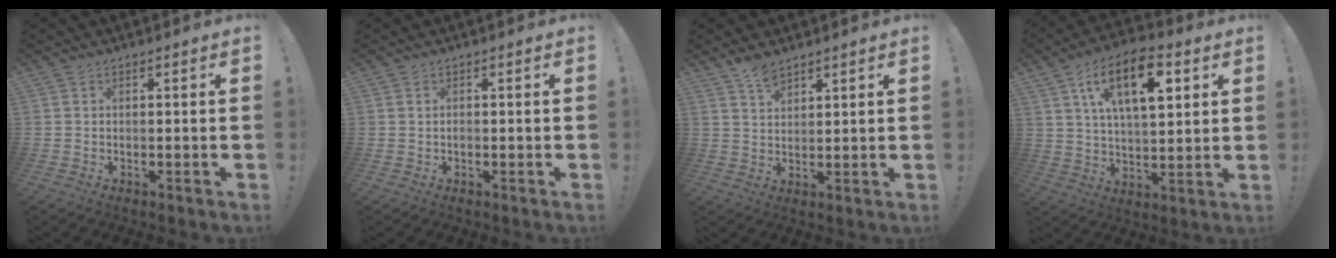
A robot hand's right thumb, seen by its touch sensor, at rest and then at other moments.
{"total": 0.7, "force": [-0.3, 0.5, 0.4], "torque": [-0.010, 0.003, -0.007]}
{"total": 4.8, "force": [3.9, 2.0, 1.8], "torque": [-0.025, -0.025, 0.070]}
{"total": 16.5, "force": [6.8, 8.0, 12.6], "torque": [-0.206, -0.002, 0.116]}